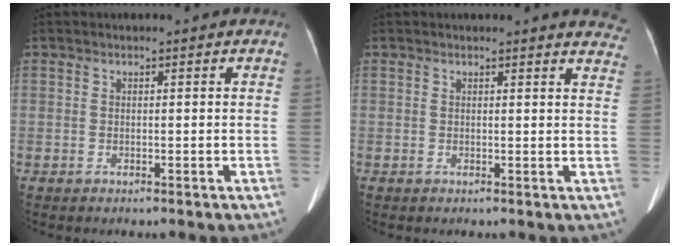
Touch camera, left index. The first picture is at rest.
{"total": 5.7, "force": [5.6, 0.8, 0.7], "torque": [0.014, -0.029, 0.026]}